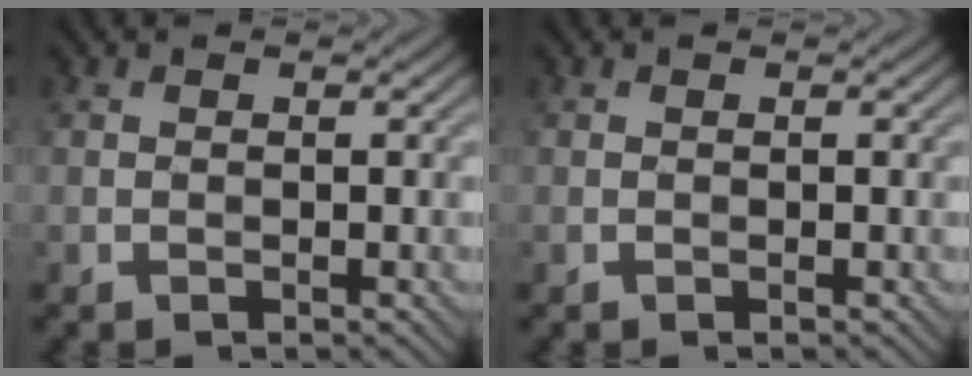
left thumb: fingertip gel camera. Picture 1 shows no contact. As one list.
[{"total": 0.0}]